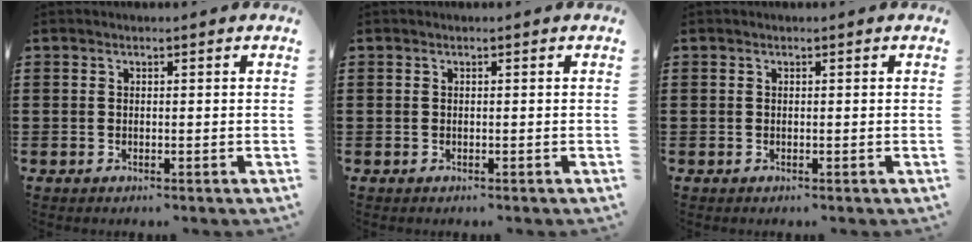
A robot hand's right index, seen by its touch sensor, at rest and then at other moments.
{"total": 0.0}
{"total": 0.0}